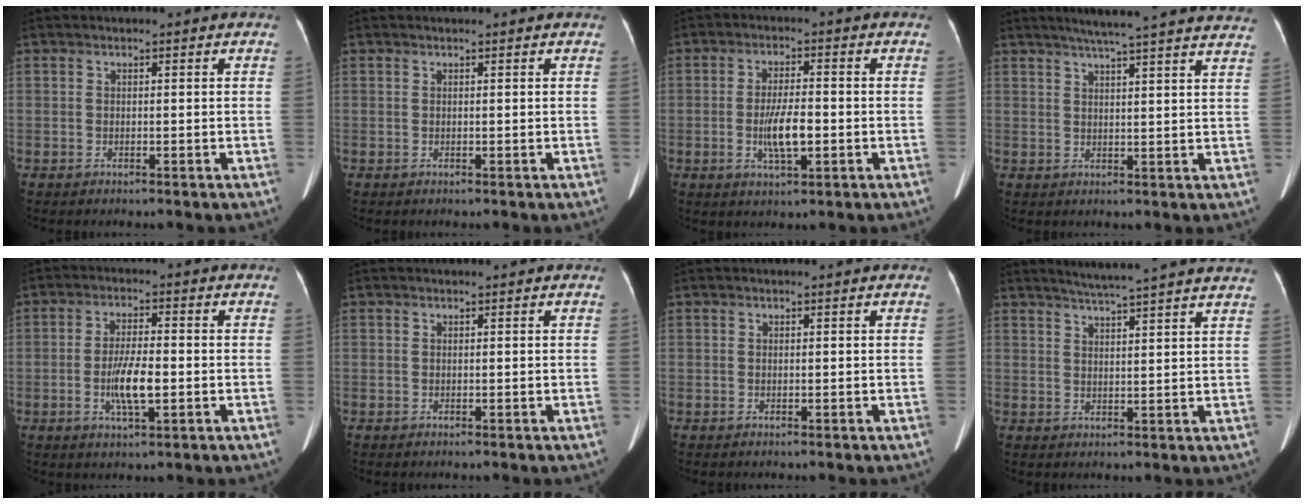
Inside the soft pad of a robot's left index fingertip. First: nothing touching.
{"total": 0.6, "force": [0.6, 0.0, 0.2], "torque": [-0.003, 0.007, 0.012]}
{"total": 5.8, "force": [-1.3, 1.4, 5.4], "torque": [-0.108, -0.003, -0.022]}
{"total": 20.7, "force": [18.4, 0.2, 9.5], "torque": [-0.140, -0.005, 0.224]}
{"total": 6.1, "force": [-1.5, 1.3, 5.8], "torque": [-0.116, -0.003, -0.026]}
{"total": 0.0}
{"total": 0.0}
{"total": 13.5, "force": [12.3, -0.9, 5.7], "torque": [-0.095, -0.006, 0.152]}